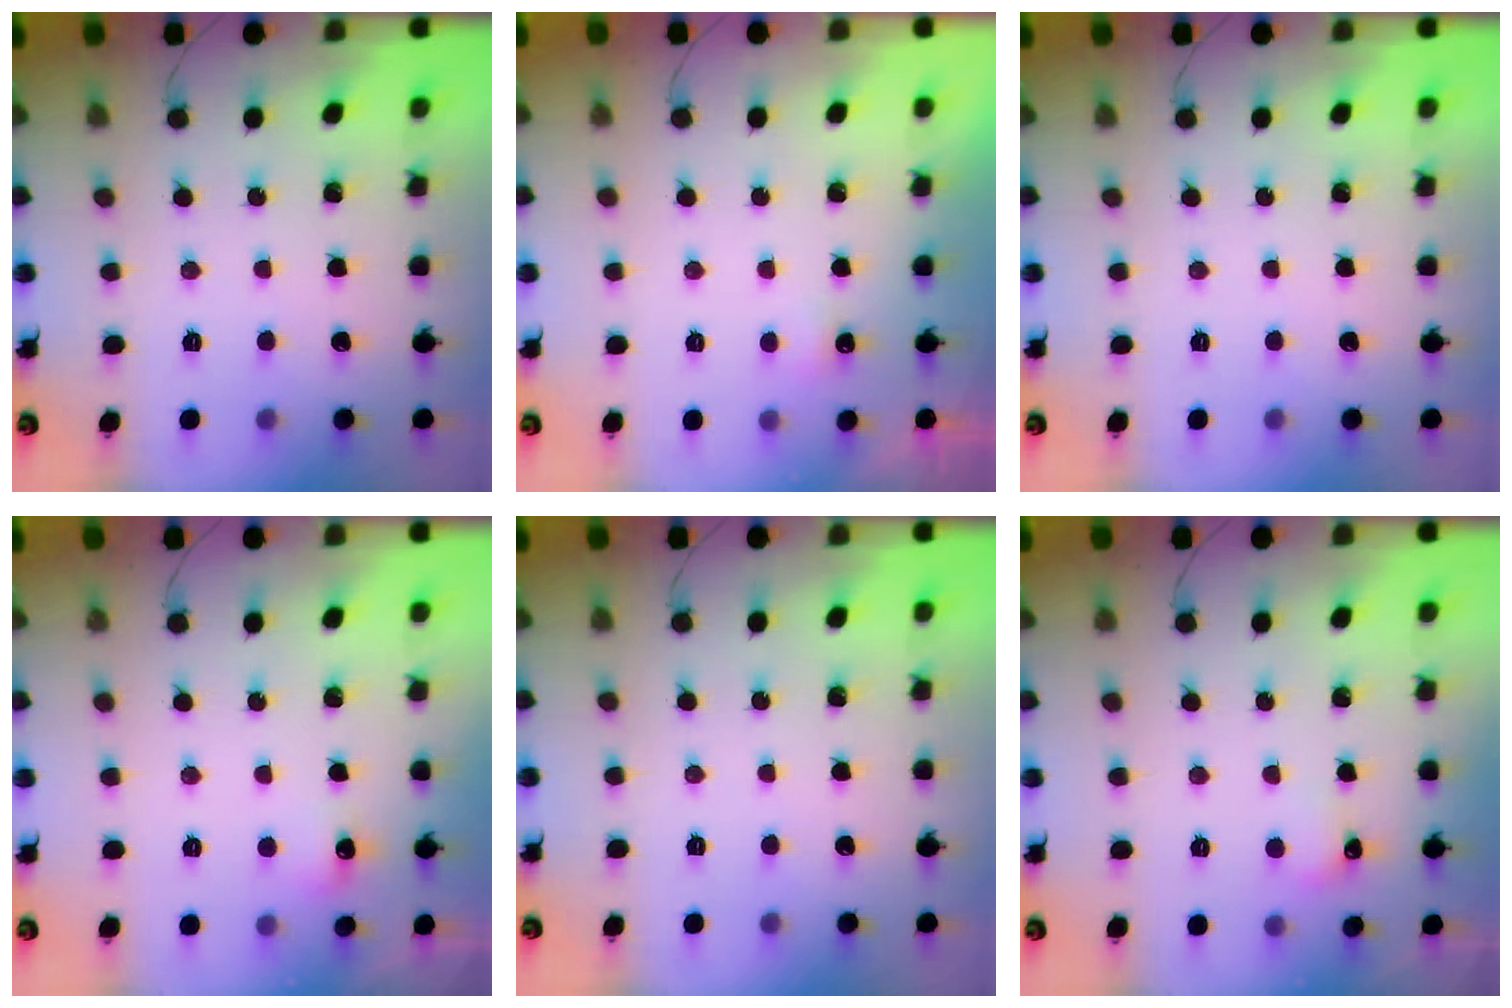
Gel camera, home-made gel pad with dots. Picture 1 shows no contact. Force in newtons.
{"total": 2.3, "press": 2.2, "slide": 0.7}
{"total": 0.0}
{"total": 5.8, "press": 5.6, "slide": 1.6}
{"total": 0.0}
{"total": 7.2, "press": 4.2, "slide": 5.8}